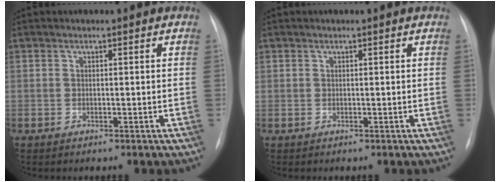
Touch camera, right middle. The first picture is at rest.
{"total": 0.5, "force": [0.0, 0.5, -0.1], "torque": [0.010, 0.006, -0.004]}